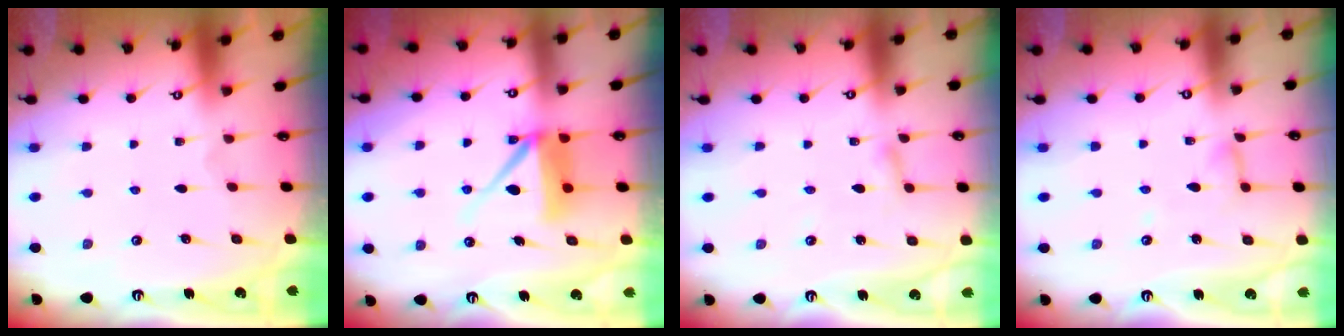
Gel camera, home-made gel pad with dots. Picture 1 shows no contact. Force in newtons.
{"total": 9.6, "press": 9.5, "slide": 0.9}
{"total": 2.0, "press": 2.0, "slide": 0.2}
{"total": 5.0, "press": 5.0, "slide": 0.3}